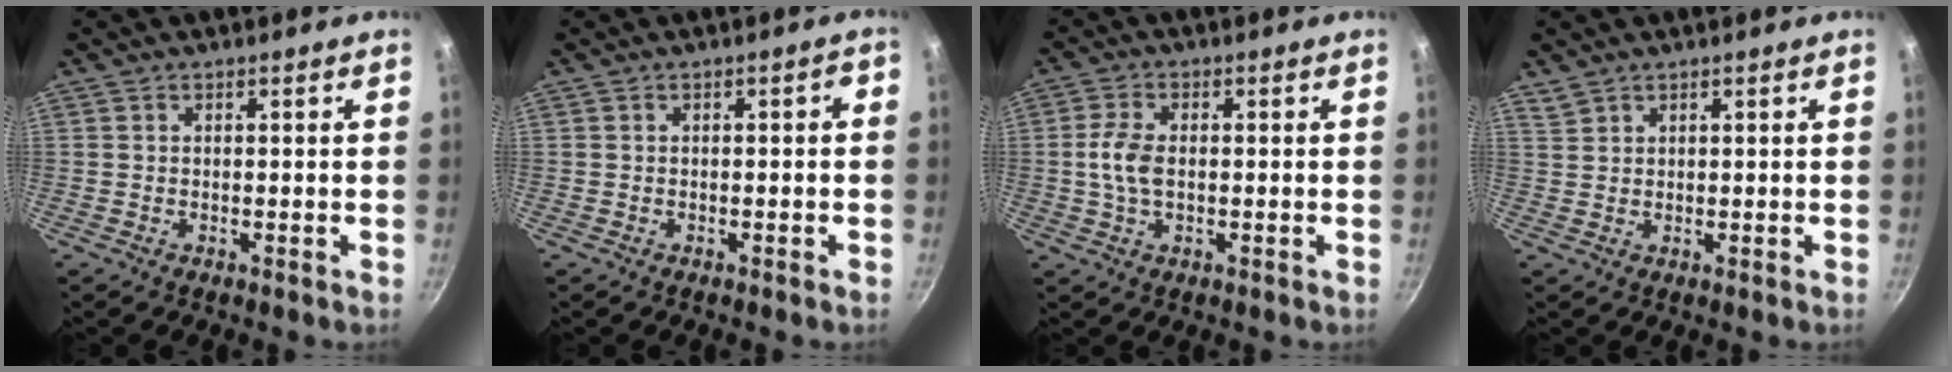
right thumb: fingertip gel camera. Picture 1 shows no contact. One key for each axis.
{"total": 1.6, "fx": -0.5, "fy": 0.6, "fz": 1.4, "tx": -0.019, "ty": 0.014, "tz": -0.002}
{"total": 5.6, "fx": -0.1, "fy": 3.3, "fz": 4.5, "tx": -0.091, "ty": 0.011, "tz": -0.004}
{"total": 1.8, "fx": 1.6, "fy": 0.8, "fz": 0.3, "tx": -0.004, "ty": 0.002, "tz": 0.036}